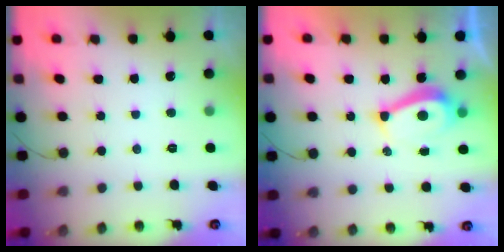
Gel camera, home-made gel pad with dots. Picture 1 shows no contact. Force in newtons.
{"total": 7.3, "press": 7.3, "slide": 0.4}